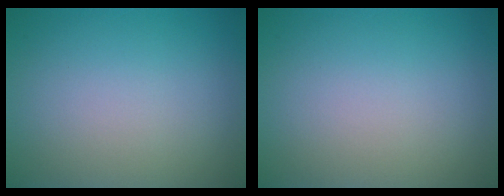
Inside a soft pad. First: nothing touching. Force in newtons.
{"total": 0.0}